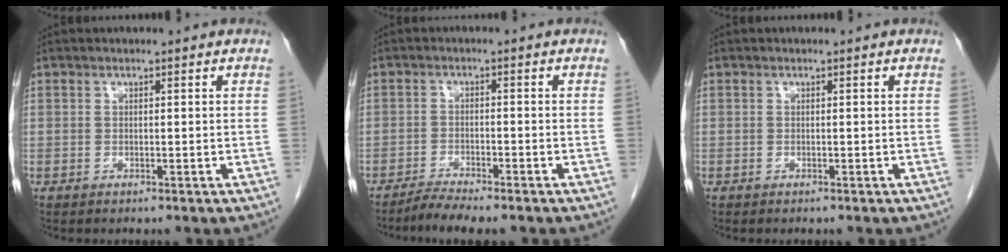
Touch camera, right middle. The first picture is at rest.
{"total": 3.9, "force": [-3.5, -0.2, 1.7], "torque": [-0.033, -0.012, -0.063]}
{"total": 0.0}